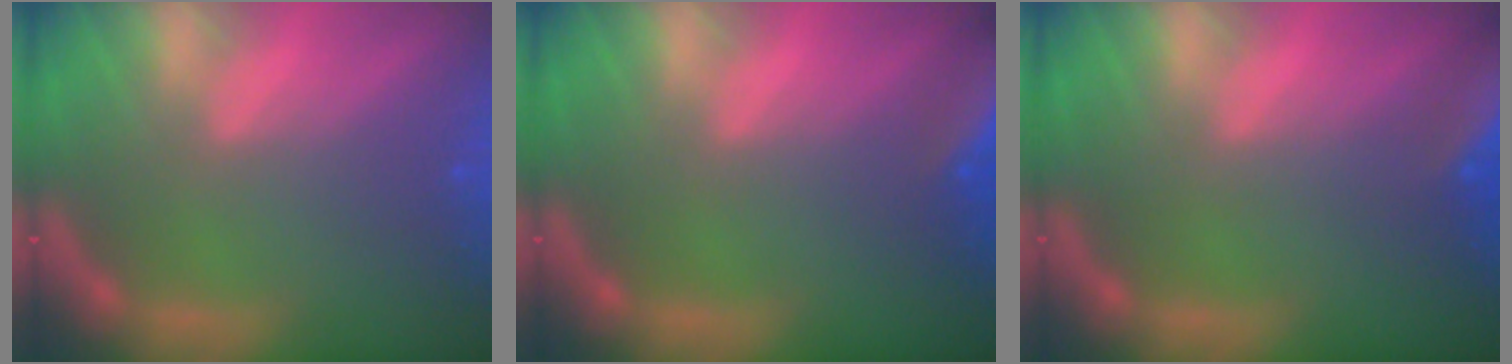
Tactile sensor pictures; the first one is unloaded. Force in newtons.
{"total": 6.5}
{"total": 7.0}